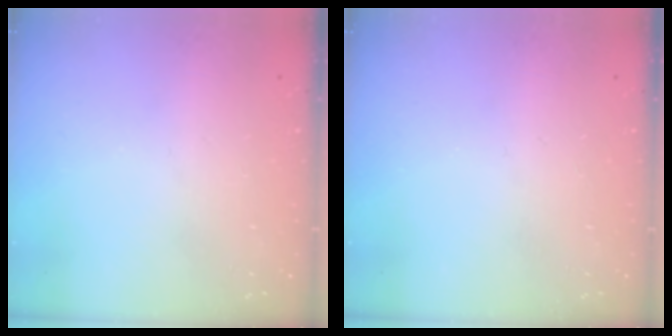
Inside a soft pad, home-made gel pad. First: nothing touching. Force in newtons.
{"total": 0.0}